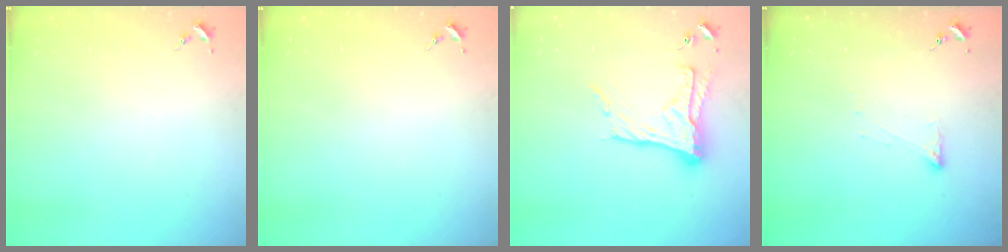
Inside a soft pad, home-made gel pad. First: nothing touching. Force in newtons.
{"total": 0.0}
{"total": 16.9, "press": 16.8, "slide": 1.5}
{"total": 4.1, "press": 4.1, "slide": 0.8}